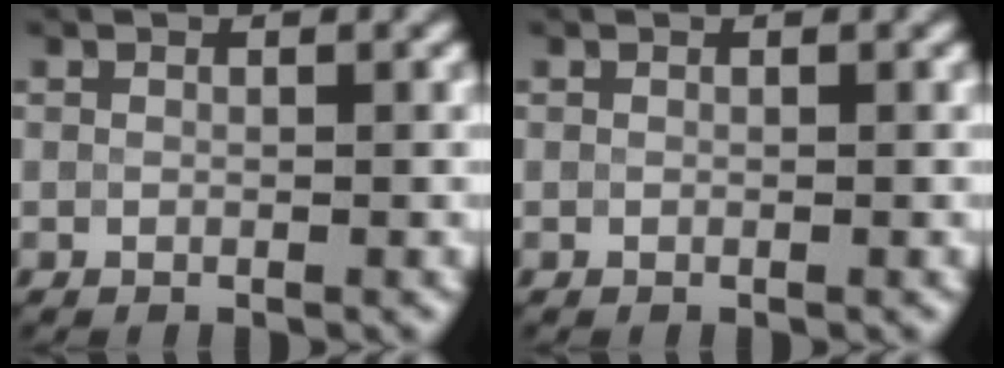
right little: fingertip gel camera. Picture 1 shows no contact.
{"total": 0.0}